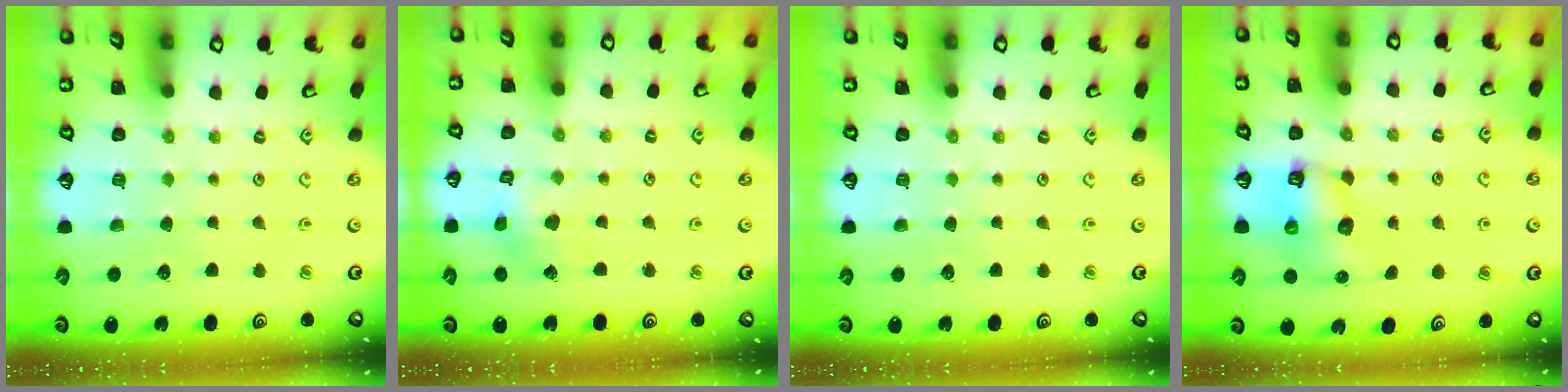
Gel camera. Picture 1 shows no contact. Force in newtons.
{"total": 2.9, "press": 2.9, "slide": 0.3}
{"total": 0.0}
{"total": 7.7, "press": 7.7, "slide": 0.8}